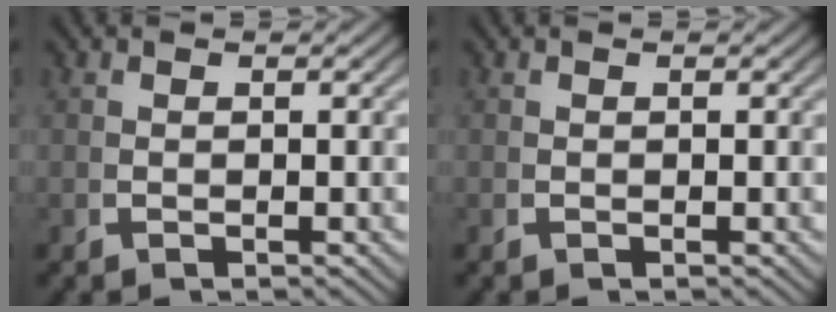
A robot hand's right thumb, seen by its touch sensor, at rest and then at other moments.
{"total": 0.0}